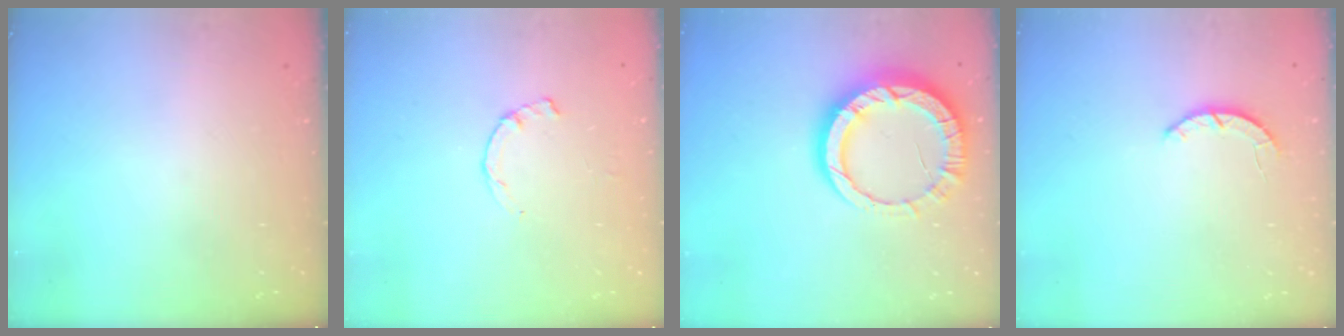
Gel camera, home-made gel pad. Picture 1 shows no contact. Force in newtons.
{"total": 1.2, "press": 1.1, "slide": 0.3}
{"total": 13.4, "press": 13.3, "slide": 1.4}
{"total": 2.2, "press": 2.2, "slide": 0.3}